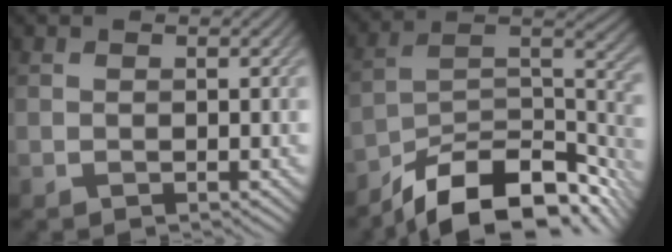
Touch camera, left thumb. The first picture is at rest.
{"total": 14.7, "force": [-10.8, 5.6, 8.3], "torque": [-0.156, -0.018, -0.171]}